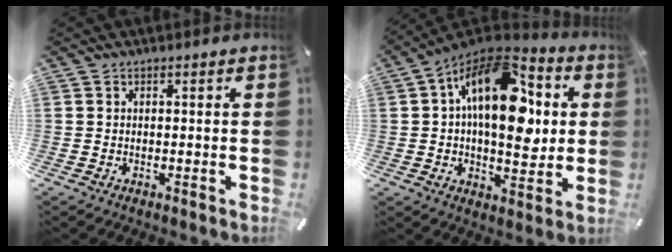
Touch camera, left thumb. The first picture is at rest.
{"total": 21.2, "force": [4.7, 11.9, 16.8], "torque": [-0.288, -0.020, 0.074]}